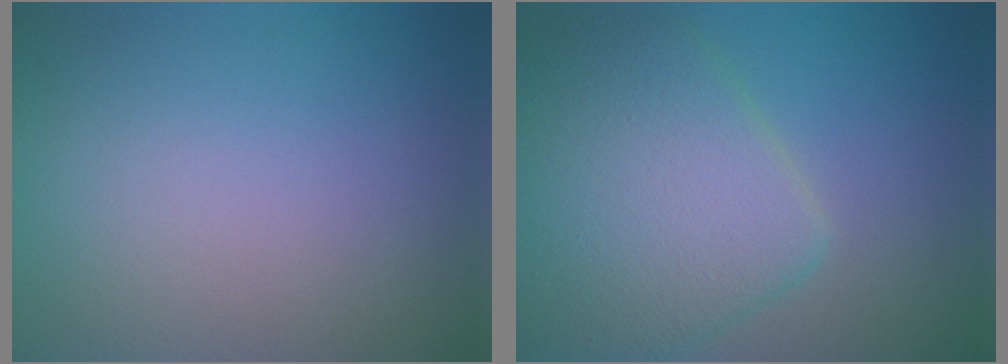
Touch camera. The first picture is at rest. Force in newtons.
{"total": 7.7, "press": 7.7, "slide": 0.2}